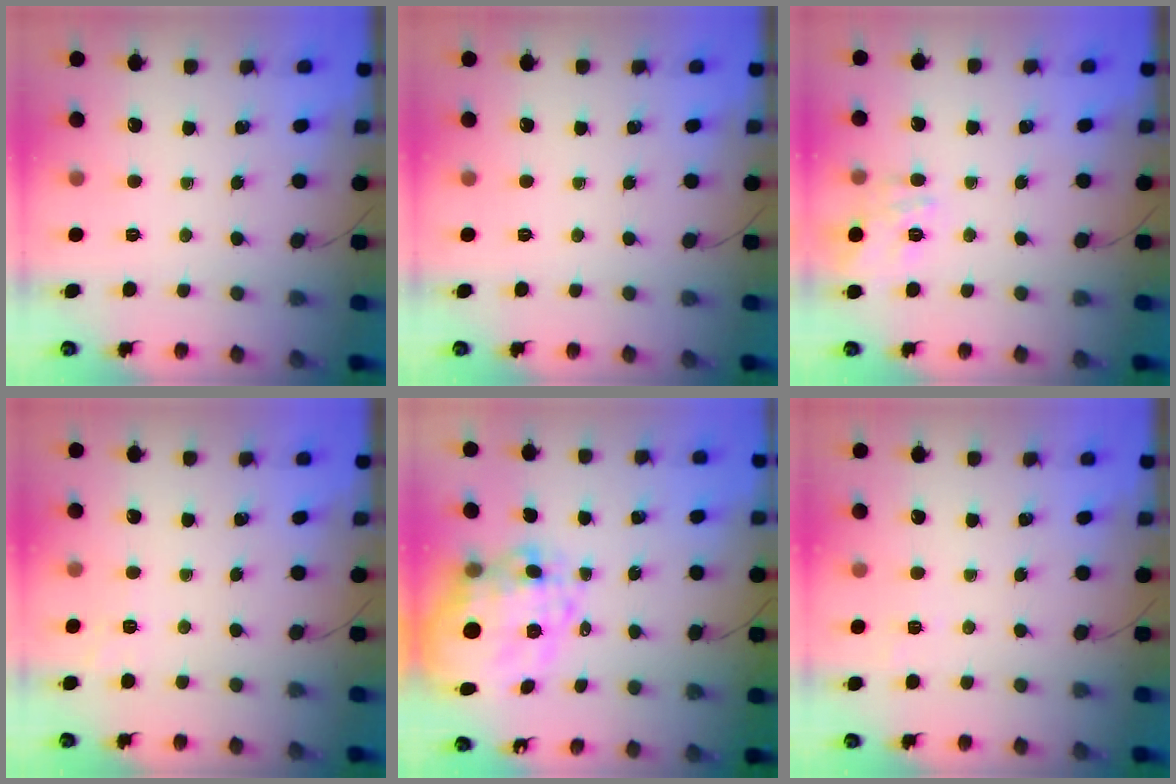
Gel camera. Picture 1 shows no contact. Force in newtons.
{"total": 0.0}
{"total": 13.8, "press": 13.8, "slide": 0.6}
{"total": 2.3, "press": 1.5, "slide": 1.7}
{"total": 19.0, "press": 18.4, "slide": 4.6}
{"total": 2.7, "press": 2.2, "slide": 1.5}